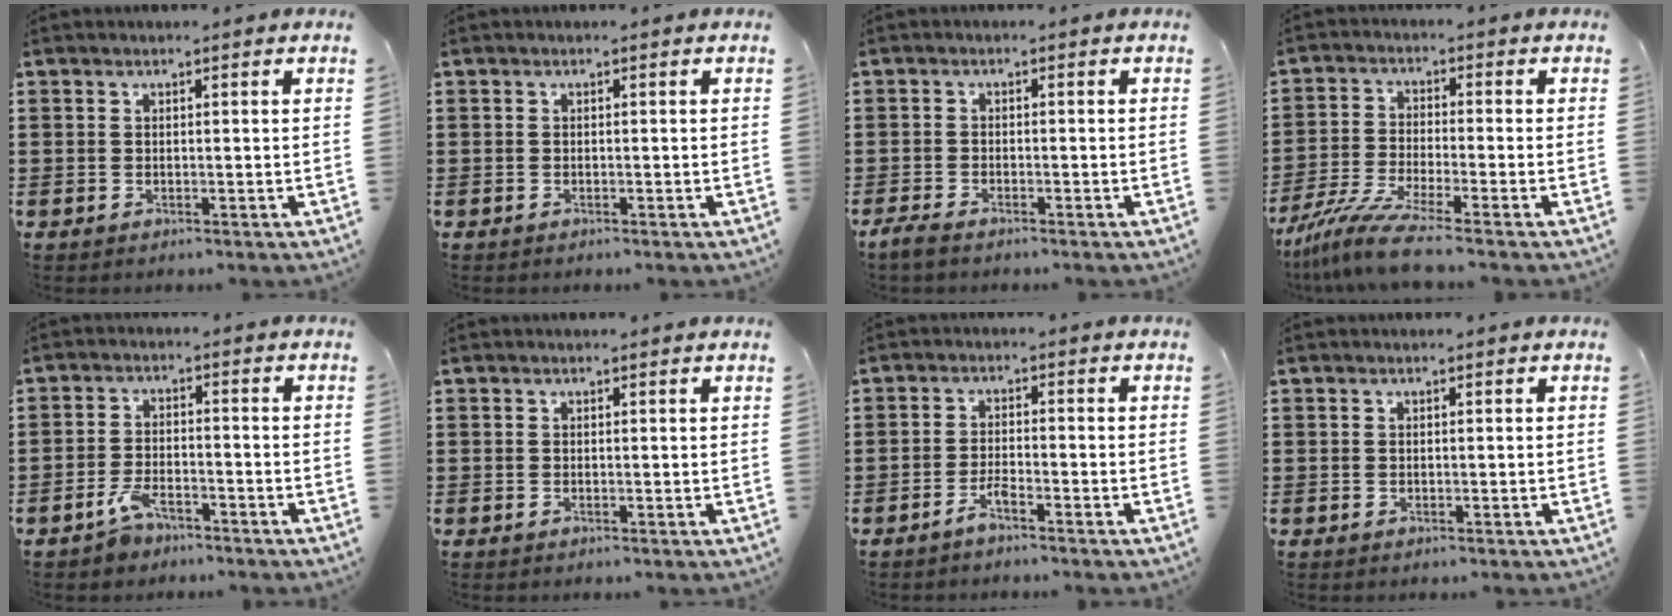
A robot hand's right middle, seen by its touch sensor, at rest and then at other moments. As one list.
[{"total": 0.0}, {"total": 1.7, "force": [-1.4, 0.2, 0.9], "torque": [-0.031, -0.005, -0.031]}, {"total": 7.4, "force": [-5.8, 0.1, 4.7], "torque": [-0.114, -0.021, -0.115]}, {"total": 3.8, "force": [-3.0, 1.4, 1.8], "torque": [-0.046, 0.004, -0.061]}, {"total": 0.0}, {"total": 2.5, "force": [-2.0, 0.2, 1.6], "torque": [-0.036, 0.004, -0.040]}, {"total": 0.0}]